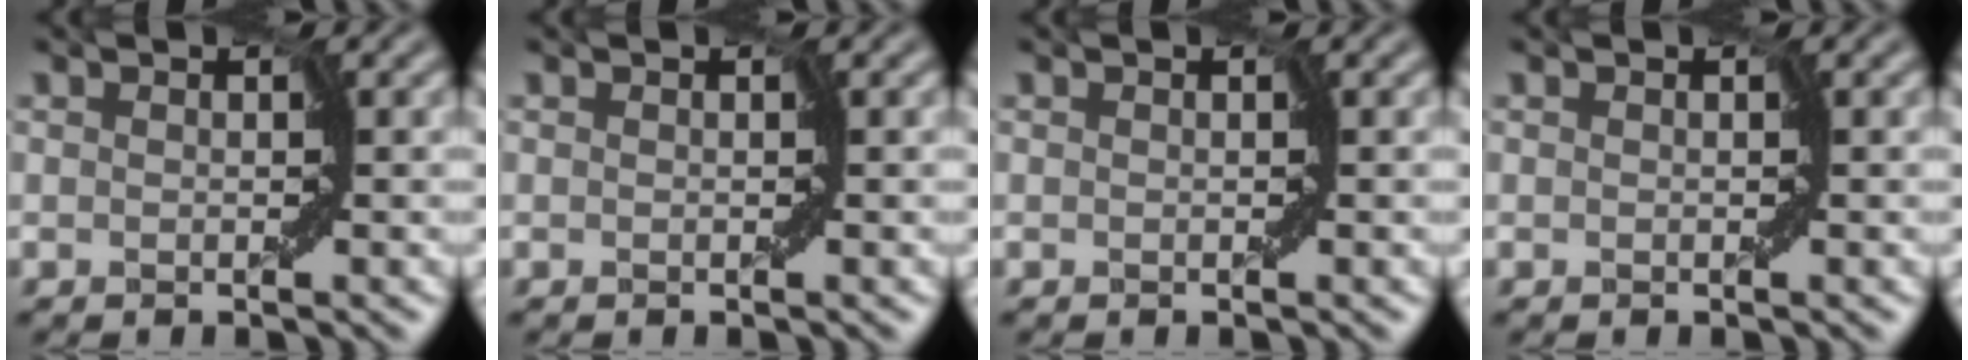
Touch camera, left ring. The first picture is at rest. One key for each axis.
{"total": 0.0}
{"total": 0.0}
{"total": 0.0}